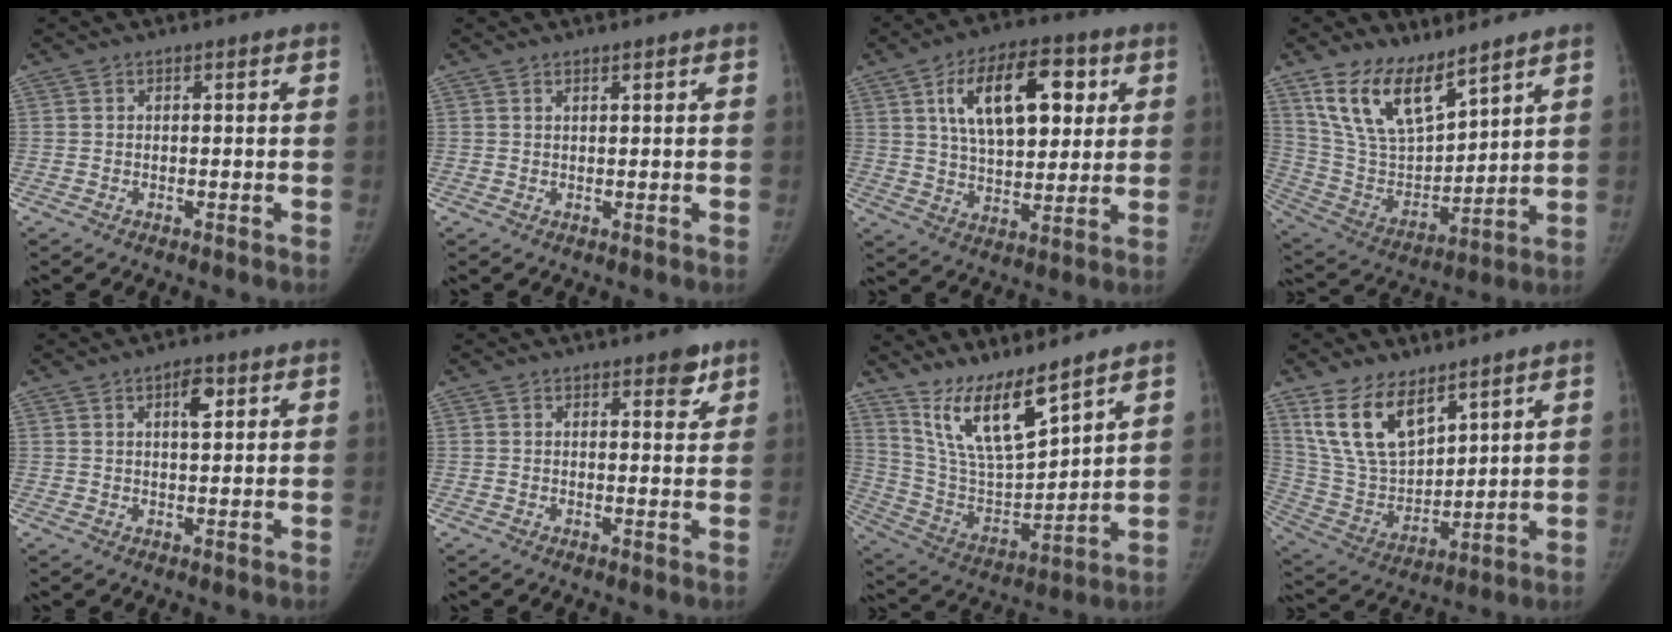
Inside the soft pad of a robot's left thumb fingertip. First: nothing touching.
{"total": 0.7, "force": [0.6, 0.1, 0.3], "torque": [-0.006, -0.004, 0.012]}
{"total": 17.4, "force": [6.0, 9.2, 13.5], "torque": [-0.179, -0.010, 0.101]}
{"total": 15.5, "force": [10.8, 6.5, 9.0], "torque": [-0.136, -0.060, 0.225]}
{"total": 4.0, "force": [1.8, 1.7, 3.2], "torque": [-0.042, -0.005, 0.027]}
{"total": 3.4, "force": [2.2, 1.5, 2.1], "torque": [-0.009, -0.011, 0.026]}
{"total": 14.5, "force": [10.7, 3.4, 9.1], "torque": [-0.147, -0.069, 0.220]}
{"total": 14.9, "force": [9.3, 7.5, 8.8], "torque": [-0.138, -0.045, 0.200]}